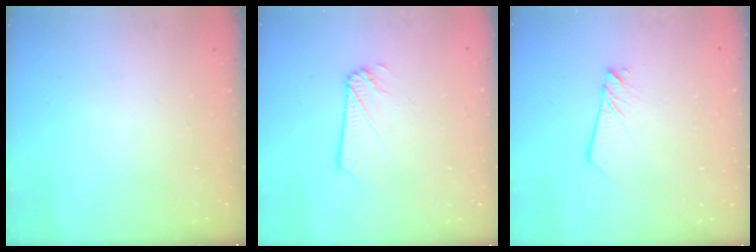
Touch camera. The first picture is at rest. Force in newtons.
{"total": 2.2, "press": 2.2, "slide": 0.0}
{"total": 2.1, "press": 2.1, "slide": 0.1}